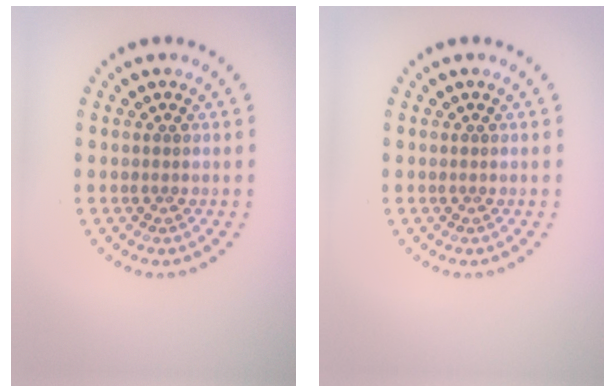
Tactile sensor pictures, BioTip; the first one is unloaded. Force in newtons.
{"total": 0.0}